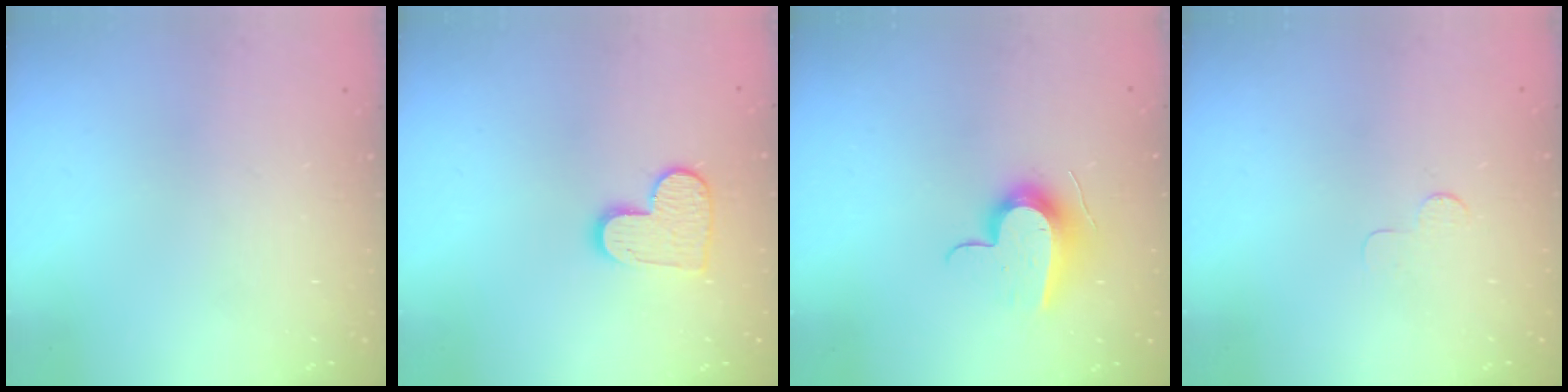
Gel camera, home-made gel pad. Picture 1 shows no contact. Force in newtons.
{"total": 9.6, "press": 9.6, "slide": 0.6}
{"total": 12.4, "press": 12.4, "slide": 0.4}
{"total": 3.0, "press": 2.9, "slide": 0.3}